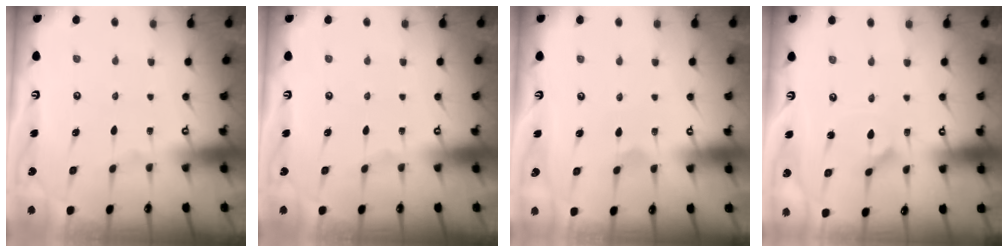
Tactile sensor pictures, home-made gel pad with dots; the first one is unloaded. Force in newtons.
{"total": 0.0}
{"total": 2.1, "press": 2.1, "slide": 0.2}
{"total": 3.0, "press": 3.0, "slide": 0.2}